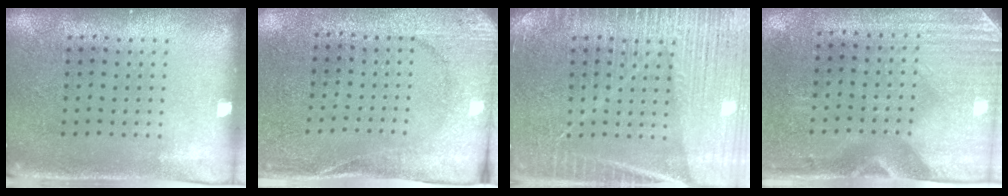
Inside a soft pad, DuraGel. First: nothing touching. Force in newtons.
{"total": 2.6, "press": 2.4, "slide": 1.0}
{"total": 6.5, "press": 6.4, "slide": 0.8}
{"total": 2.9, "press": 2.5, "slide": 1.5}